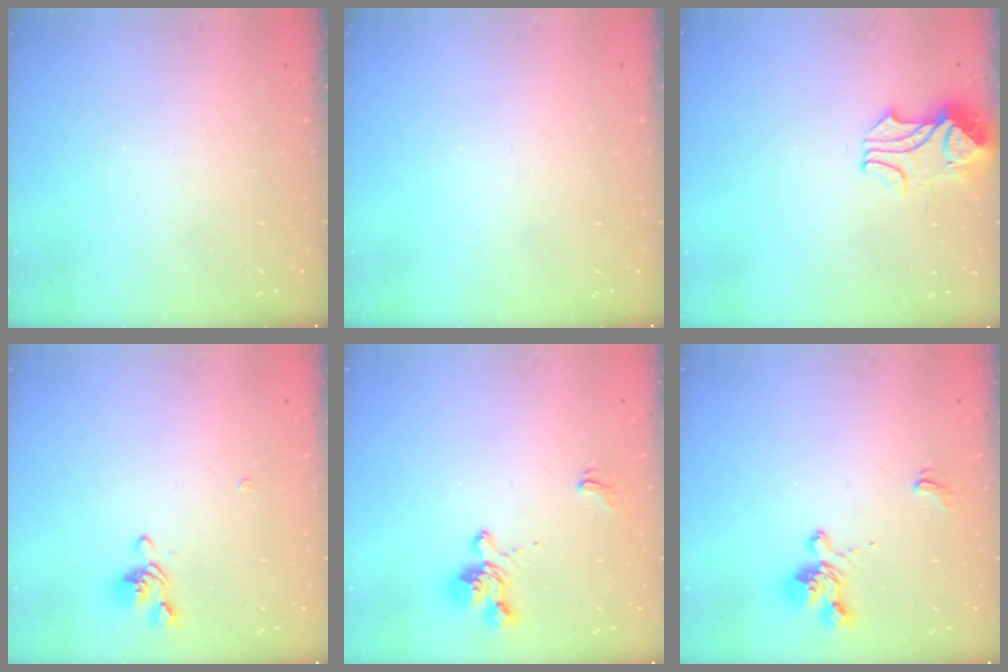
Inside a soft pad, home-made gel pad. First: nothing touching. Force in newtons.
{"total": 0.0}
{"total": 2.0, "press": 1.8, "slide": 0.9}
{"total": 2.0, "press": 1.9, "slide": 0.8}
{"total": 1.4, "press": 0.2, "slide": 1.4}
{"total": 1.4, "press": 0.2, "slide": 1.4}